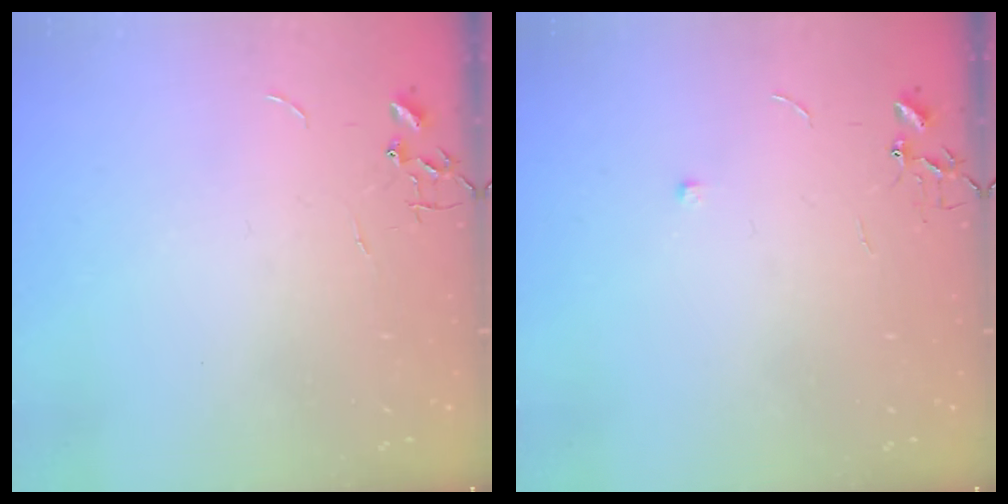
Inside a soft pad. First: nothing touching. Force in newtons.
{"total": 4.4, "press": 4.3, "slide": 0.6}